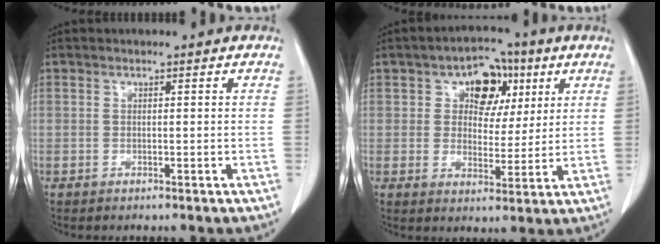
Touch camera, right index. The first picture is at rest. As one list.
[{"total": 8.1, "force": [3.2, 5.5, 5.0], "torque": [-0.061, 0.022, 0.049]}]